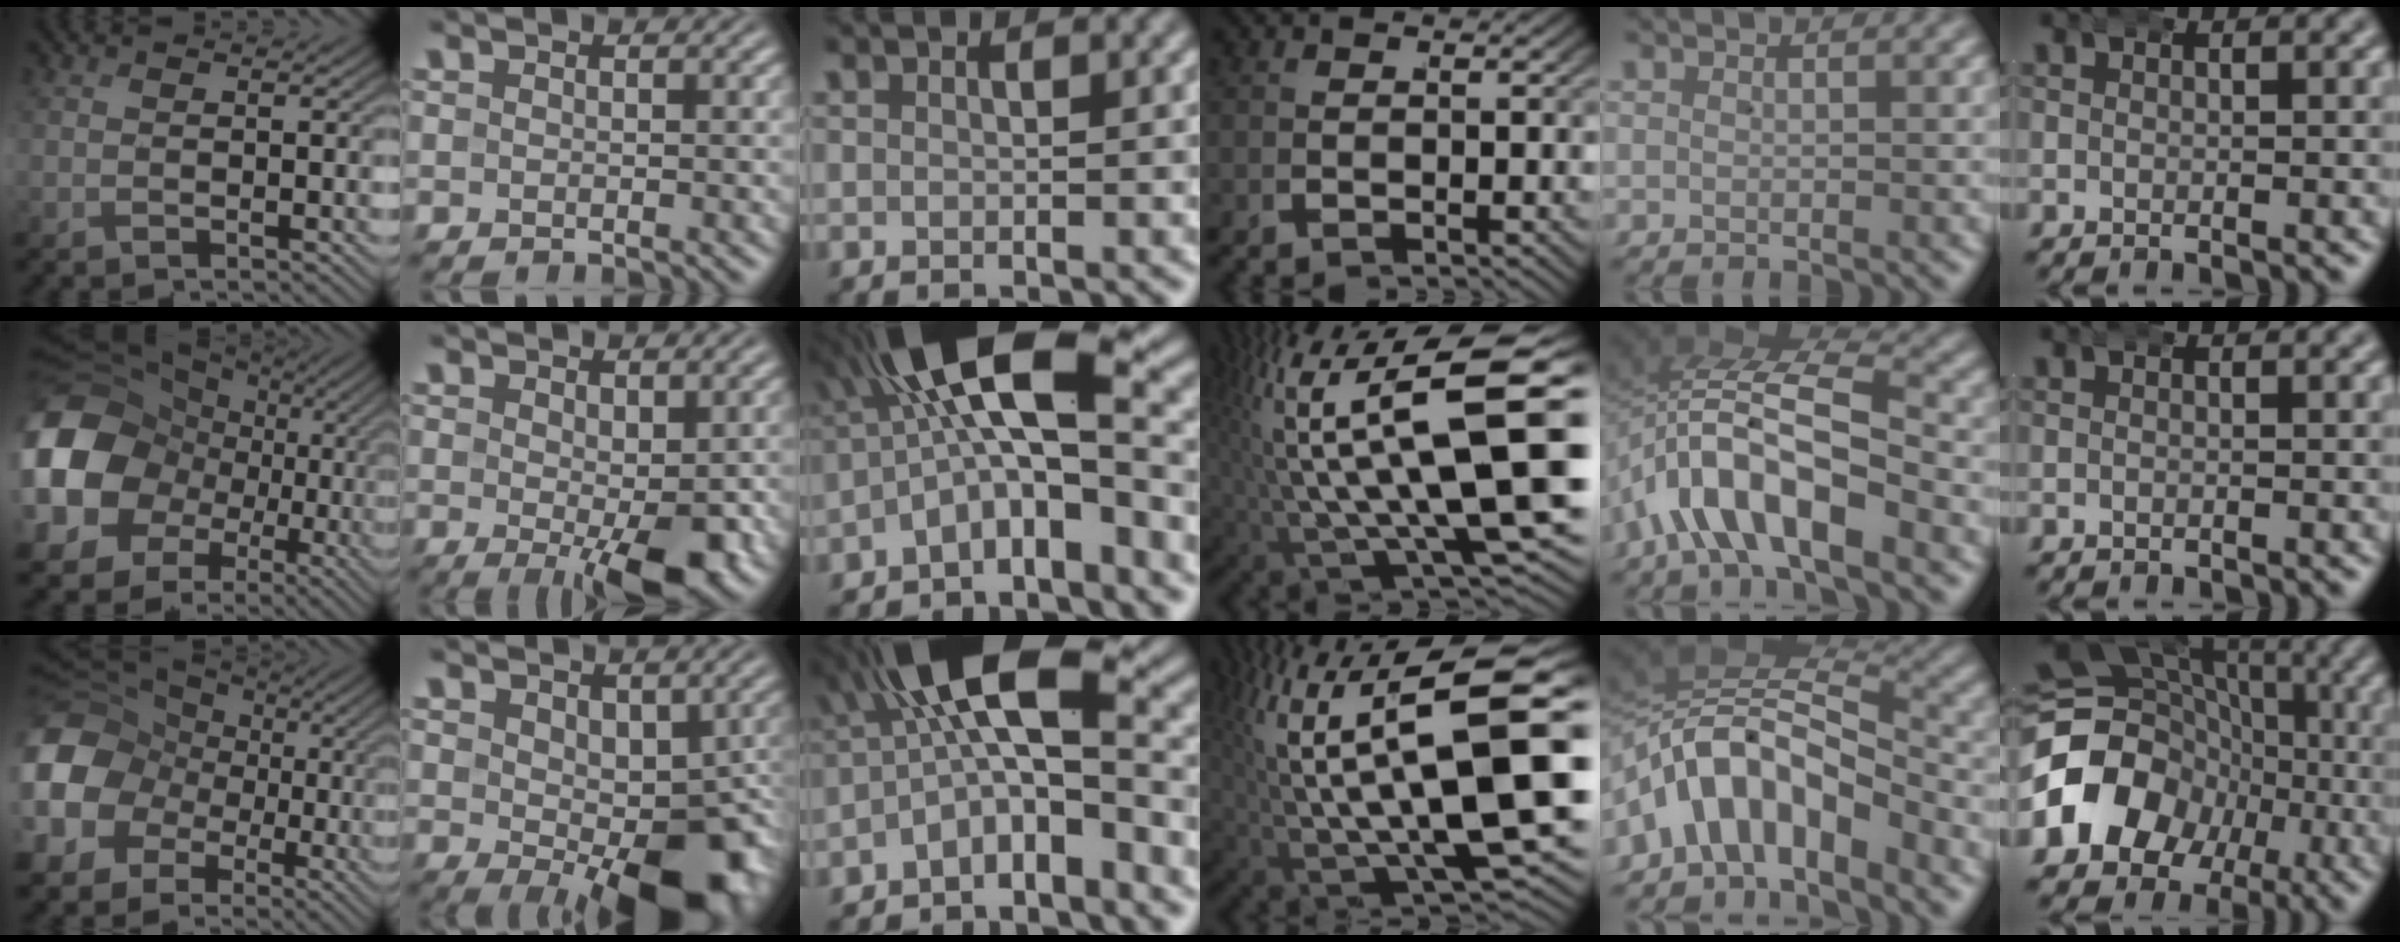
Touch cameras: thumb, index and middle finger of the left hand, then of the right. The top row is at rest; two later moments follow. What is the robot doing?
{"motion": "wrap", "object": "arm wrap"}